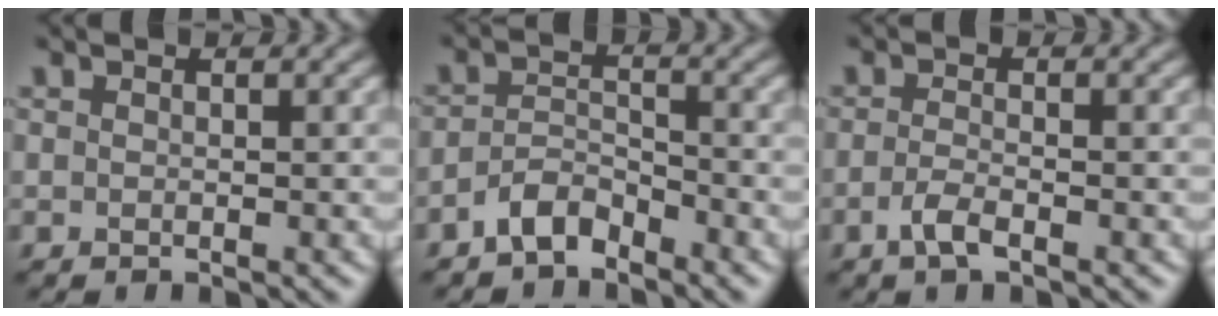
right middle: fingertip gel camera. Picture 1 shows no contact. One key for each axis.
{"total": 2.8, "fx": -2.3, "fy": 1.1, "fz": 1.3, "tx": -0.023, "ty": 0.011, "tz": -0.048}
{"total": 1.9, "fx": -1.0, "fy": 0.6, "fz": 1.5, "tx": -0.034, "ty": 0.000, "tz": -0.023}